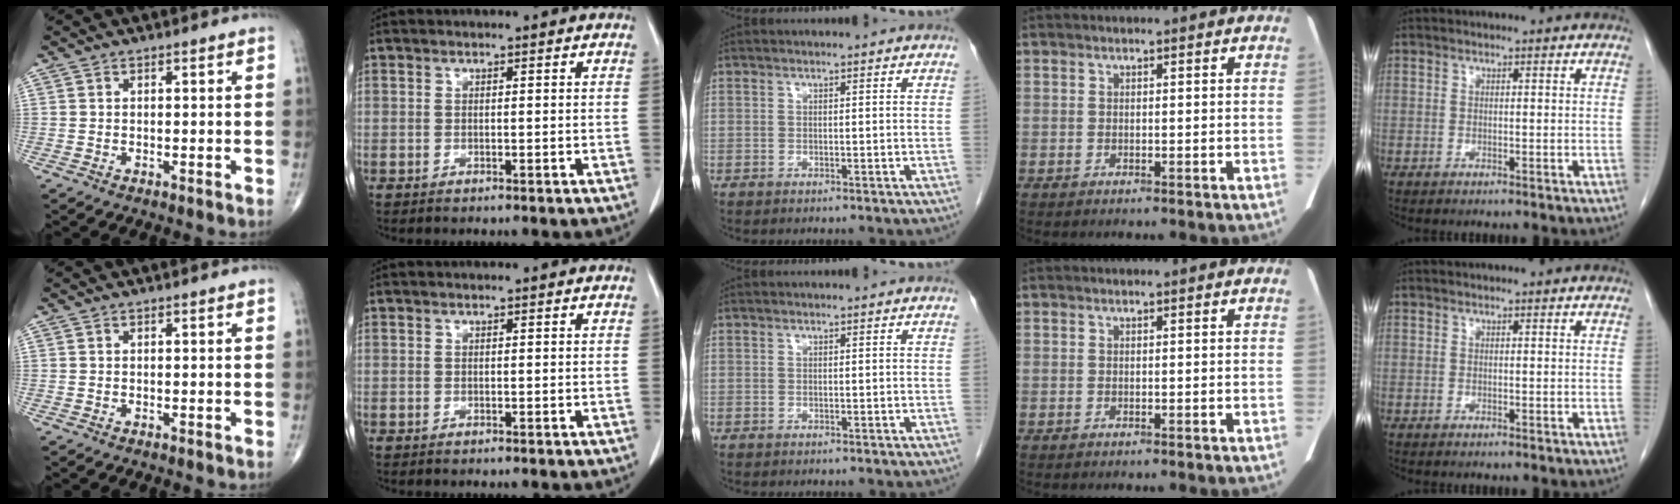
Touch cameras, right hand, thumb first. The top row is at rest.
{}